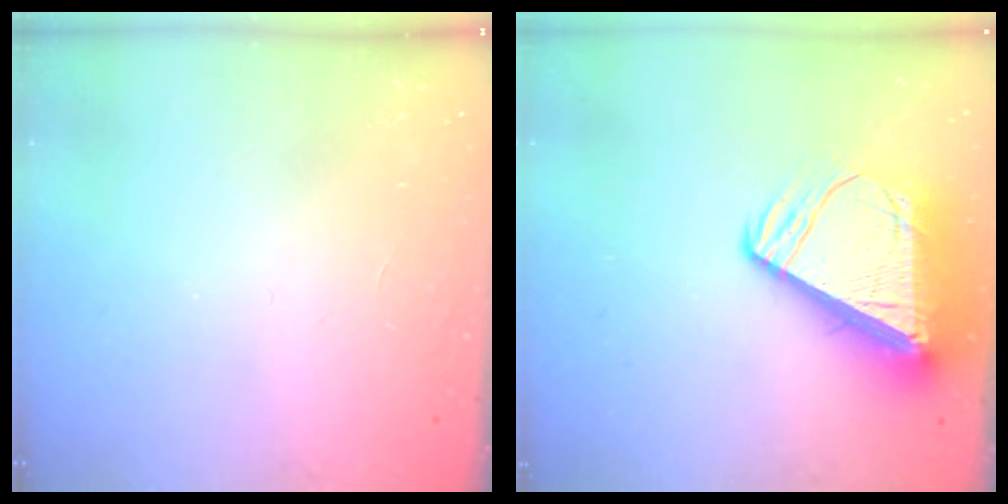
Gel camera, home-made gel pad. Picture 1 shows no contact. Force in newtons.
{"total": 14.3, "press": 14.2, "slide": 1.5}